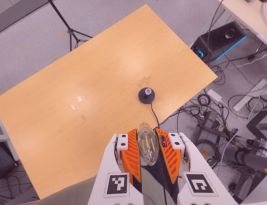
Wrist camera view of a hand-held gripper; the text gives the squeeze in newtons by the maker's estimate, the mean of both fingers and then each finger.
{"total": 21.9, "left": 24.4, "right": 19.5}